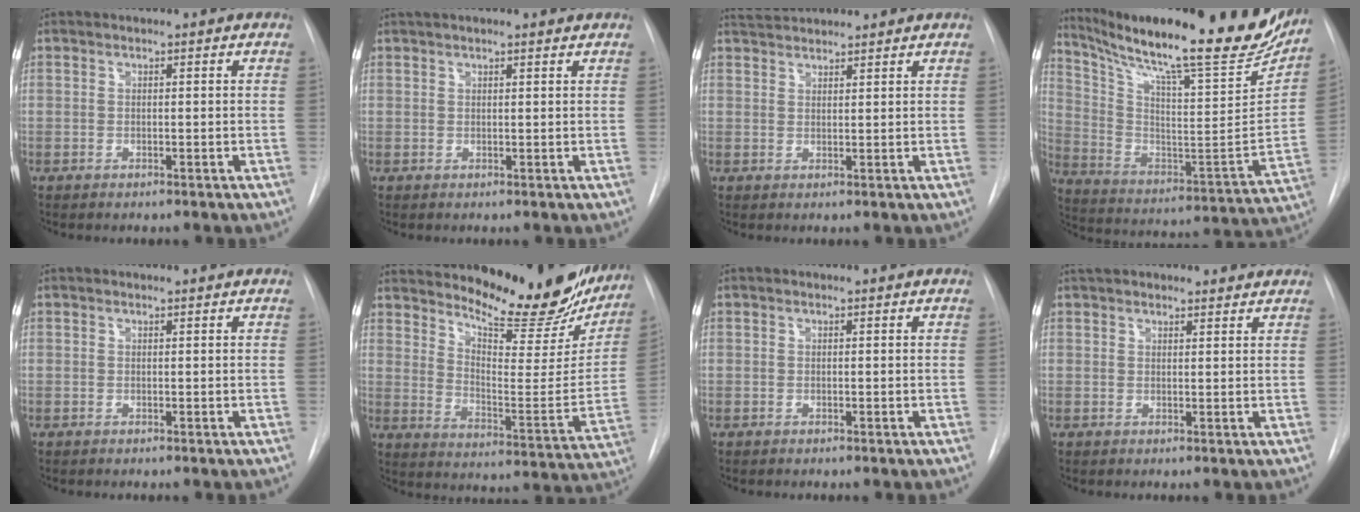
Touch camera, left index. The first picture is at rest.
{"total": 5.5, "force": [4.7, 0.9, 2.7], "torque": [-0.044, 0.029, 0.064]}
{"total": 4.5, "force": [4.4, 0.5, 0.9], "torque": [-0.019, 0.033, 0.075]}
{"total": 30.0, "force": [24.6, 4.3, 16.6], "torque": [-0.281, -0.055, 0.352]}
{"total": 0.8, "force": [0.8, 0.0, 0.1], "torque": [-0.005, 0.005, 0.010]}
{"total": 23.4, "force": [20.2, 5.7, 10.2], "torque": [-0.147, -0.068, 0.267]}
{"total": 0.0}
{"total": 7.9, "force": [7.1, 2.3, 2.7], "torque": [-0.034, 0.027, 0.093]}